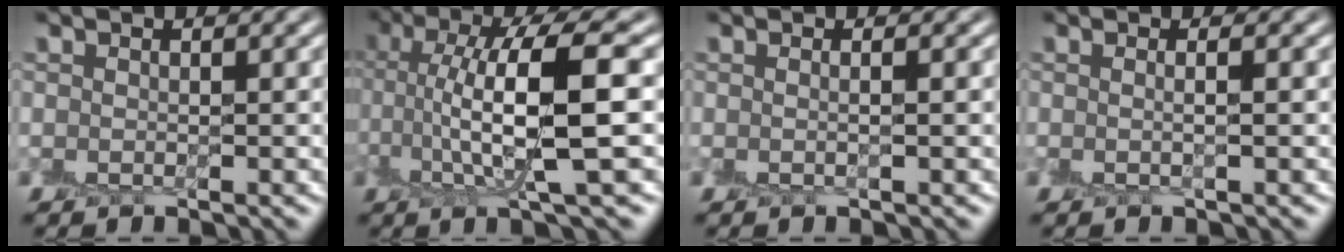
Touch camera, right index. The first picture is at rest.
{"total": 8.8, "force": [1.1, 1.9, 8.5], "torque": [-0.154, 0.009, 0.023]}
{"total": 1.0, "force": [0.0, 0.2, 1.0], "torque": [-0.013, -0.002, -0.003]}
{"total": 1.4, "force": [0.0, 0.4, 1.3], "torque": [-0.017, 0.000, -0.005]}